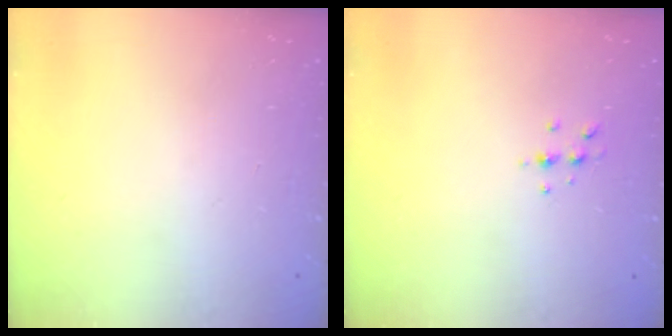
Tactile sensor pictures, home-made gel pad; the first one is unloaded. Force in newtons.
{"total": 4.3, "press": 4.2, "slide": 1.1}